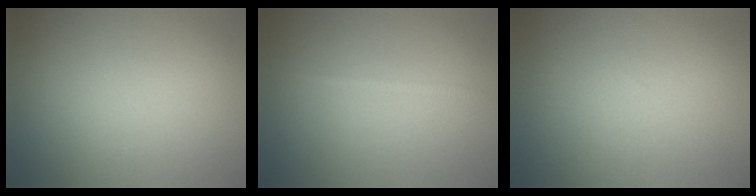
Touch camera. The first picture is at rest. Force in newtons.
{"total": 0.8, "press": 0.8, "slide": 0.0}
{"total": 0.0}